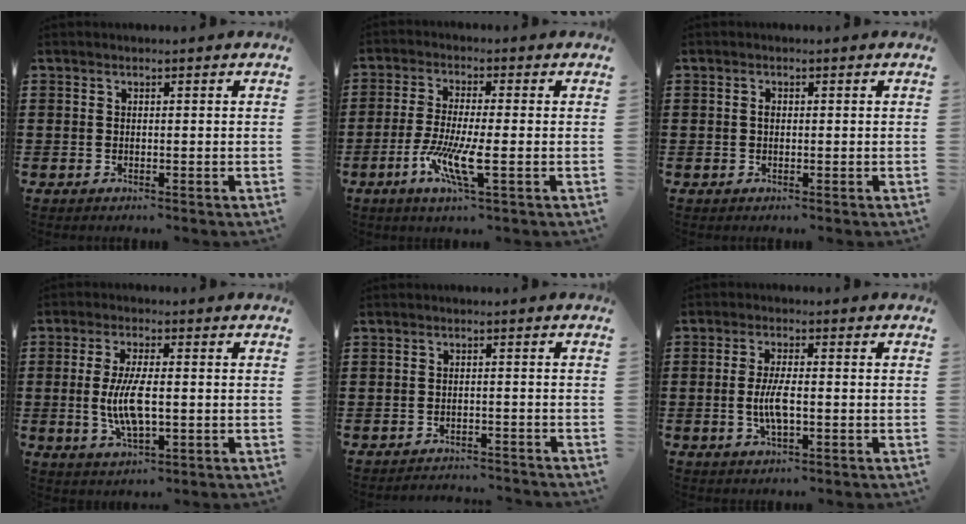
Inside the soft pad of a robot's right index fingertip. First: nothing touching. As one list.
[{"total": 7.7, "force": [-2.9, 1.0, 7.0], "torque": [-0.147, -0.017, -0.058]}, {"total": 0.9, "force": [0.0, 0.5, 0.7], "torque": [-0.016, 0.000, 0.000]}, {"total": 7.4, "force": [-0.6, 2.6, 6.9], "torque": [-0.155, -0.009, -0.020]}, {"total": 2.1, "force": [-2.1, 0.0, -0.2], "torque": [-0.003, 0.000, -0.047]}, {"total": 4.8, "force": [-0.7, 1.4, 4.5], "torque": [-0.100, -0.005, -0.021]}]